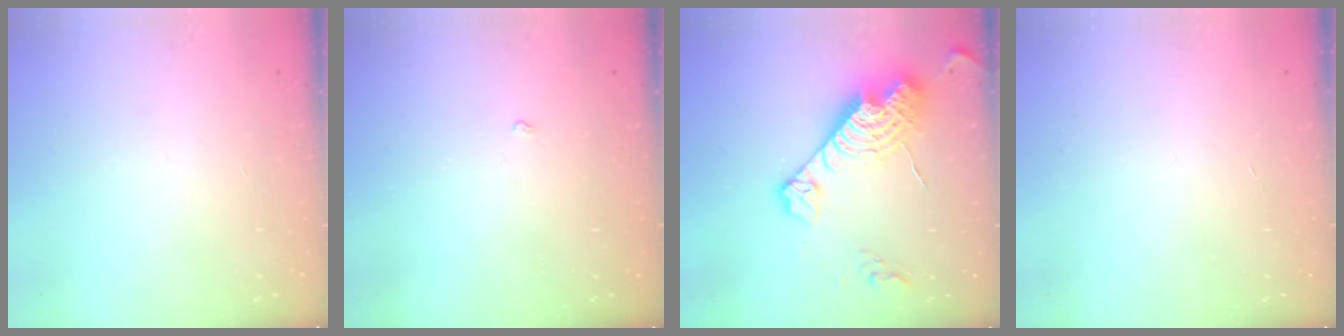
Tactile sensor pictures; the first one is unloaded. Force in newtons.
{"total": 2.3, "press": 2.3, "slide": 0.3}
{"total": 16.9, "press": 16.8, "slide": 1.4}
{"total": 0.9, "press": 0.9, "slide": 0.2}